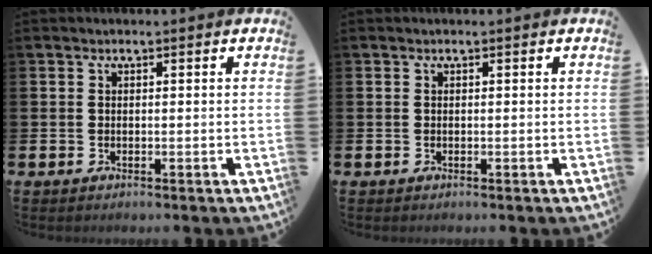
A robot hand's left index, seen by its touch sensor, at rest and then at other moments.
{"total": 0.0}